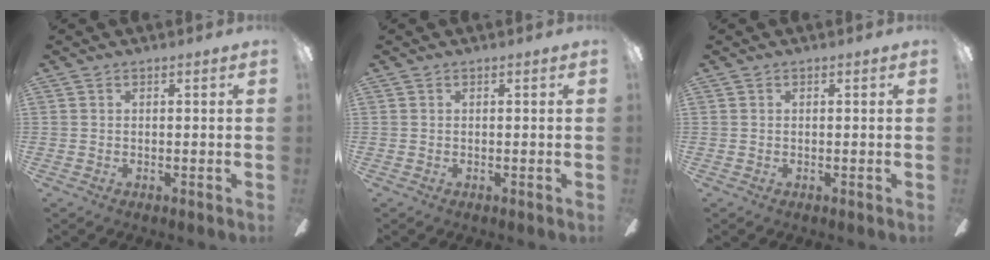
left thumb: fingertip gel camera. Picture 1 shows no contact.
{"total": 0.0}
{"total": 0.0}